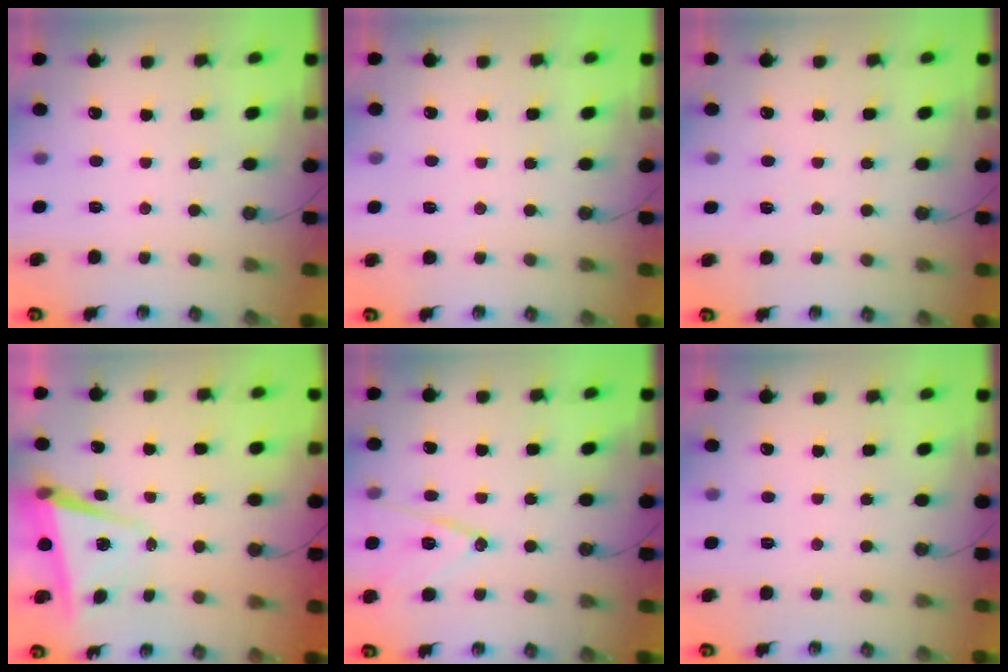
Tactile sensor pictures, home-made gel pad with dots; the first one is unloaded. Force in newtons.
{"total": 2.4, "press": 2.2, "slide": 1.1}
{"total": 5.0, "press": 4.8, "slide": 1.4}
{"total": 5.3, "press": 4.8, "slide": 2.2}
{"total": 12.2, "press": 11.7, "slide": 3.3}
{"total": 0.0}